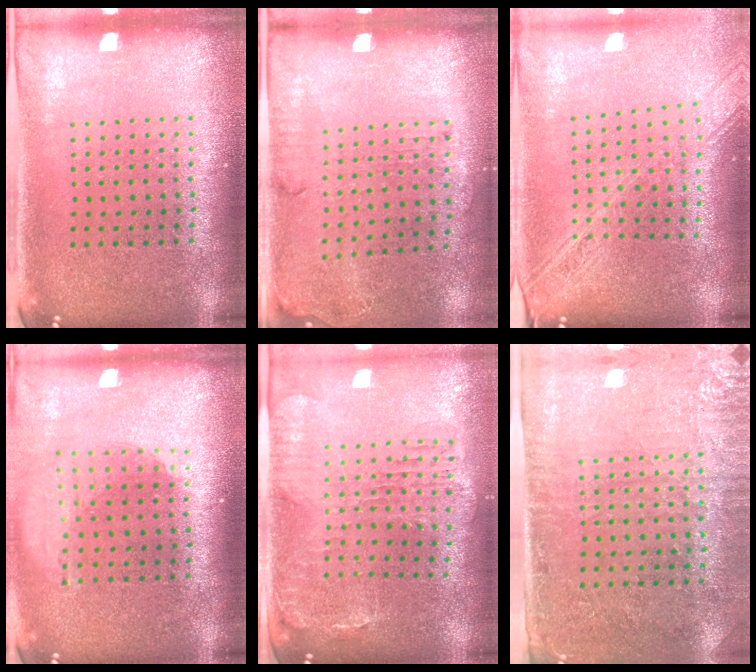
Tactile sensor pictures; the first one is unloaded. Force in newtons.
{"total": 1.7, "press": 1.2, "slide": 1.2}
{"total": 2.1, "press": 1.8, "slide": 1.1}
{"total": 1.8, "press": 1.4, "slide": 1.2}
{"total": 1.4, "press": 1.4, "slide": 0.5}
{"total": 2.8, "press": 2.4, "slide": 1.4}